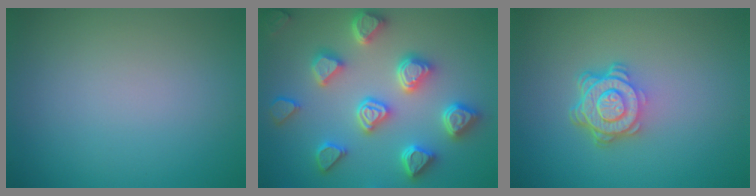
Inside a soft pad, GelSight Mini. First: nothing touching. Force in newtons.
{"total": 6.5, "press": 6.0, "slide": 2.4}
{"total": 4.9, "press": 3.5, "slide": 3.5}